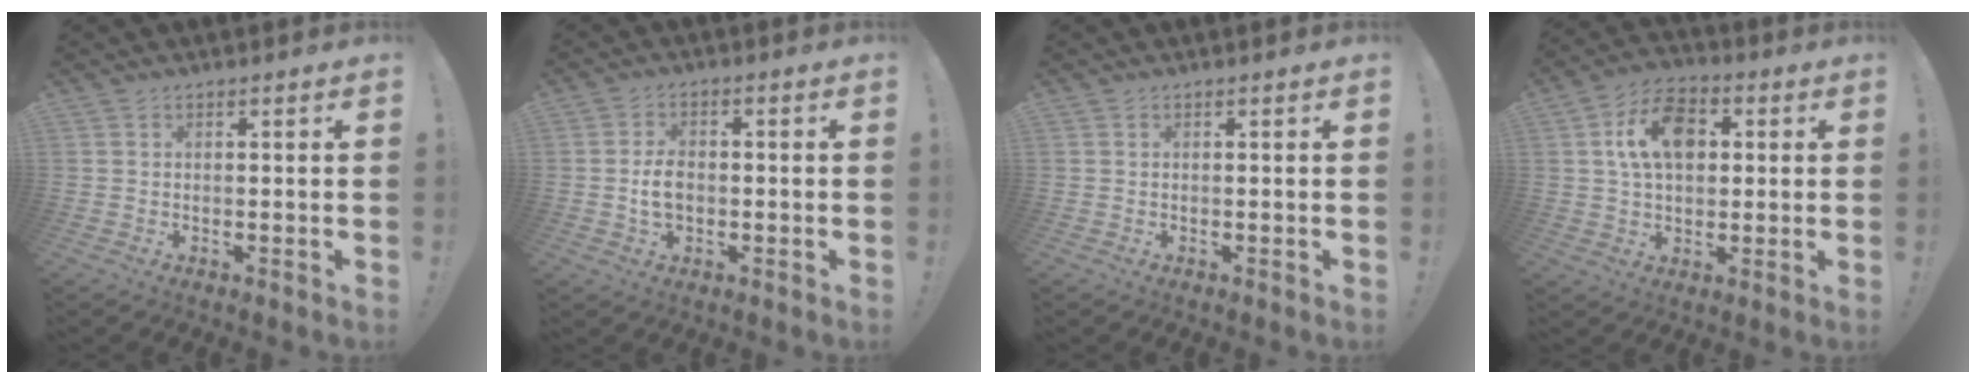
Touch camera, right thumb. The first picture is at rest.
{"total": 5.5, "force": [-0.8, 3.7, 4.0], "torque": [-0.067, 0.003, -0.017]}
{"total": 0.0}
{"total": 13.3, "force": [3.5, 8.9, 9.2], "torque": [-0.144, 0.009, 0.068]}